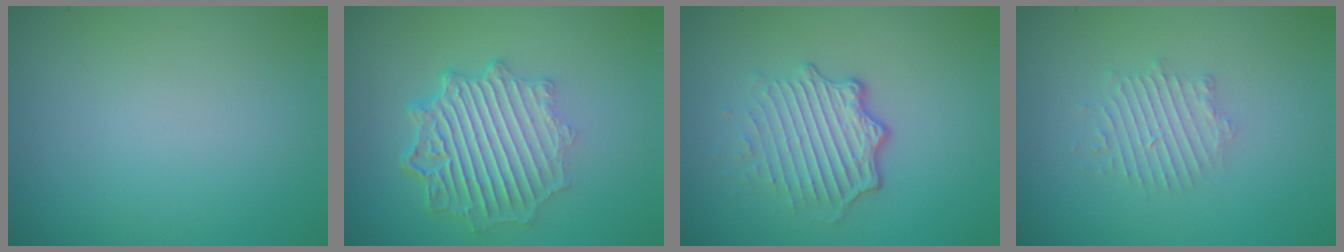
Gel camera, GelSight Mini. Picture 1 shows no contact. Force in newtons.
{"total": 7.3, "press": 5.2, "slide": 5.0}
{"total": 4.9, "press": 3.2, "slide": 3.7}
{"total": 2.4, "press": 2.4, "slide": 0.3}